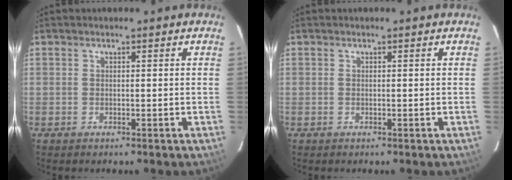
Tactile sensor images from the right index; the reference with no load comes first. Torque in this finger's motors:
{"motor_torque": [0.01, 0.00, 0.02, 0.00]}